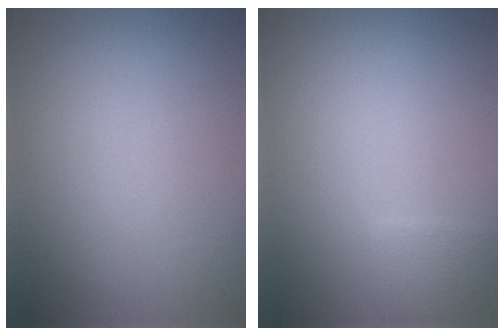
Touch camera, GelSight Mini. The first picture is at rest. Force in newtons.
{"total": 1.4, "press": 1.4, "slide": 0.1}